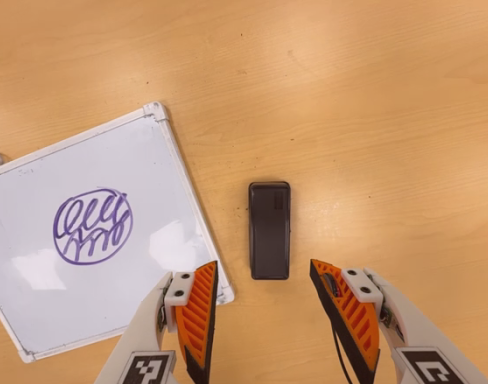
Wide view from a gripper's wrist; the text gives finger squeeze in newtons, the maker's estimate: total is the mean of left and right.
{"total": 0.0}